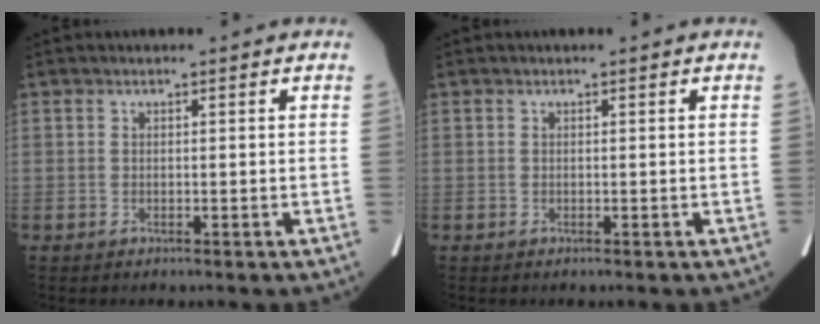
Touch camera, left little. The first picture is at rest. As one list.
[{"total": 0.0}]